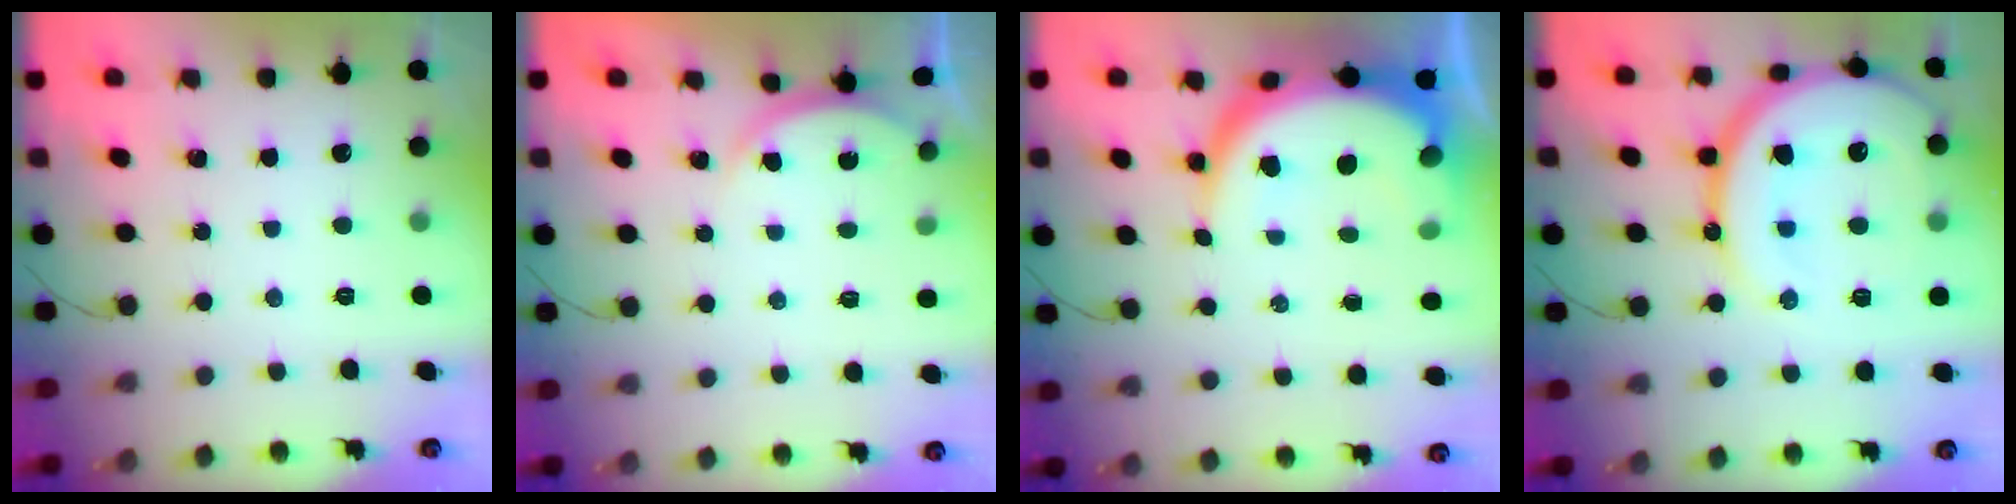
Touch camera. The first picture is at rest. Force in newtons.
{"total": 2.4, "press": 2.4, "slide": 0.3}
{"total": 13.2, "press": 13.2, "slide": 1.1}
{"total": 19.5, "press": 19.4, "slide": 2.0}